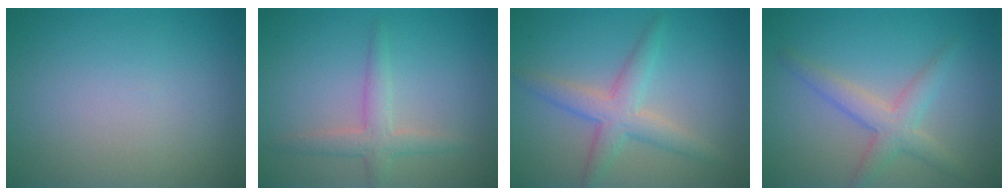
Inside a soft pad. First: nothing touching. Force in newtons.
{"total": 2.6, "press": 2.6, "slide": 0.0}
{"total": 3.7, "press": 3.7, "slide": 0.1}
{"total": 3.3, "press": 3.3, "slide": 0.1}